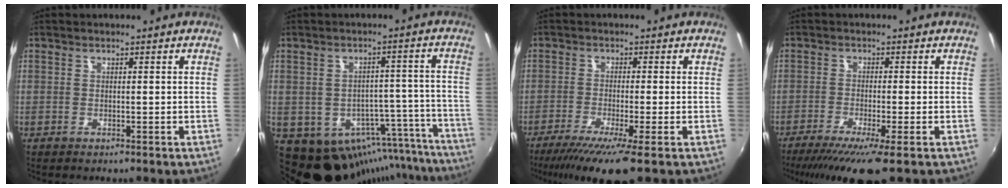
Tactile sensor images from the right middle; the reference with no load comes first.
{"total": 18.9, "force": [-14.3, 10.1, 7.1], "torque": [-0.120, 0.019, -0.155]}
{"total": 9.0, "force": [-6.2, -0.4, 6.5], "torque": [-0.140, -0.034, -0.107]}
{"total": 8.7, "force": [-6.2, -0.1, 6.2], "torque": [-0.131, -0.033, -0.104]}